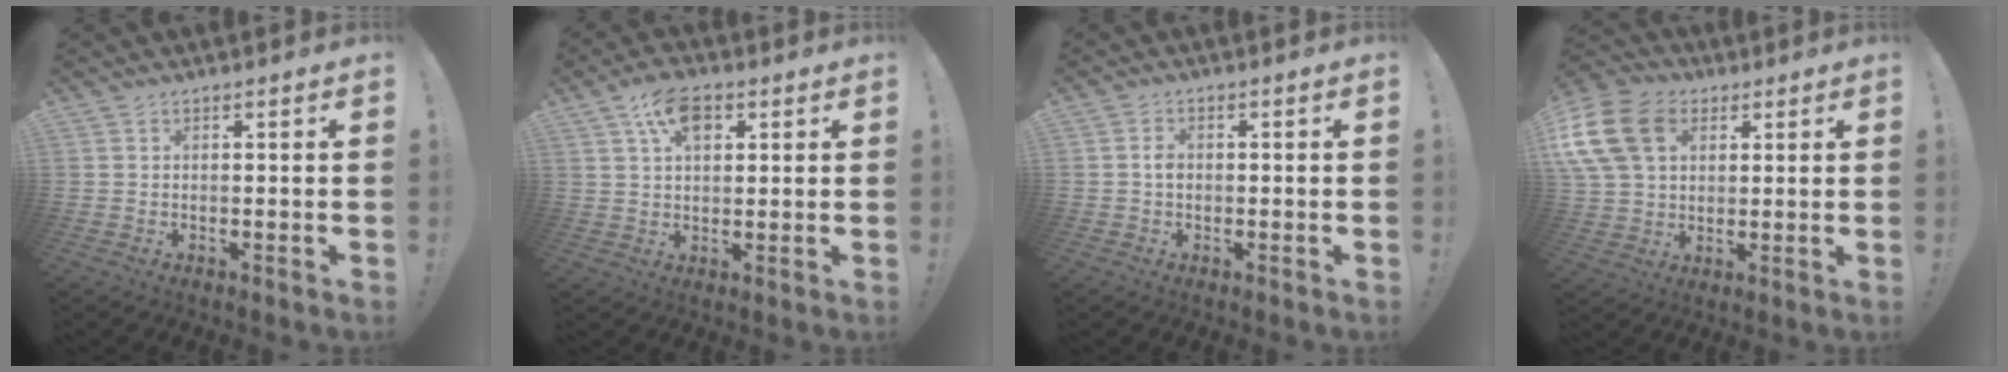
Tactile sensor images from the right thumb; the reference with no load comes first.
{"total": 9.3, "force": [4.0, 5.3, 6.4], "torque": [-0.107, -0.001, 0.076]}
{"total": 2.8, "force": [-0.6, 2.3, 1.5], "torque": [-0.011, 0.002, -0.014]}
{"total": 17.8, "force": [5.5, 13.2, 10.6], "torque": [-0.216, -0.010, 0.106]}